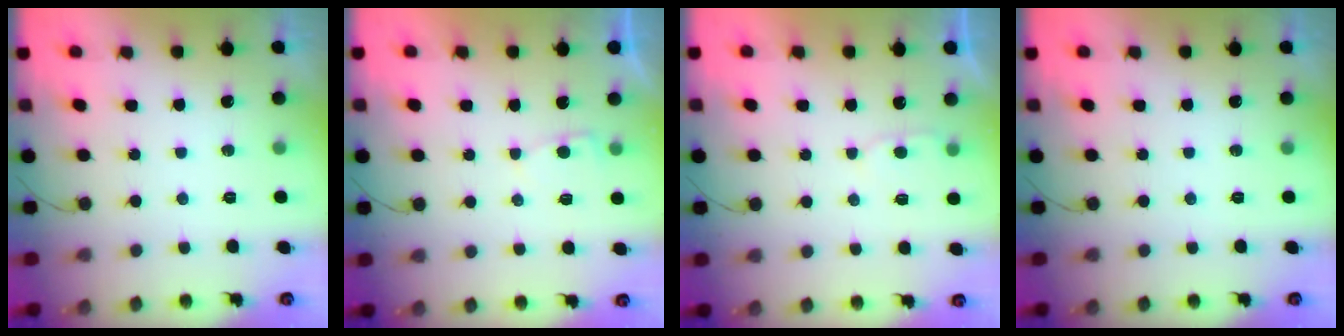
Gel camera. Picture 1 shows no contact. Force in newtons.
{"total": 2.3, "press": 2.3, "slide": 0.2}
{"total": 2.7, "press": 2.7, "slide": 0.3}
{"total": 0.0}